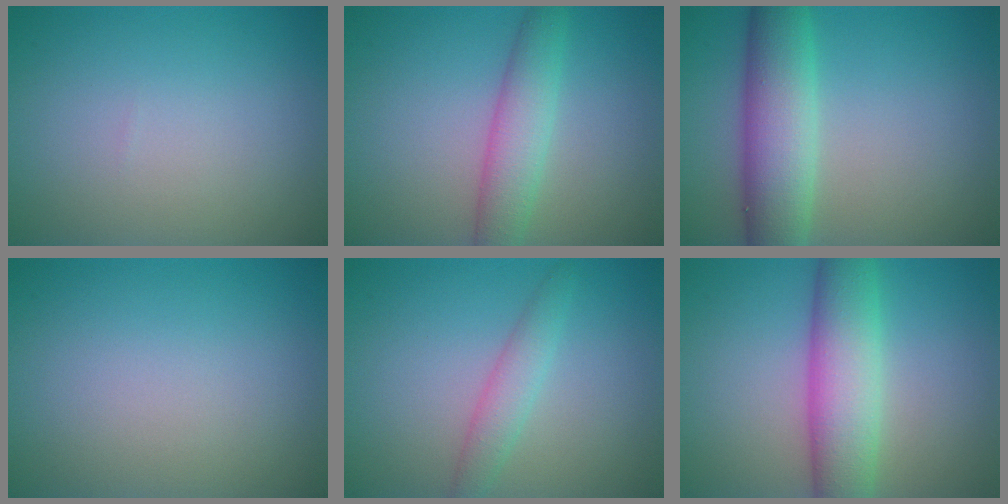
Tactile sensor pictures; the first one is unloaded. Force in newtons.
{"total": 3.9, "press": 3.9, "slide": 0.1}
{"total": 6.8, "press": 6.8, "slide": 0.3}
{"total": 0.0}
{"total": 2.3, "press": 2.3, "slide": 0.2}
{"total": 6.9, "press": 6.9, "slide": 0.0}